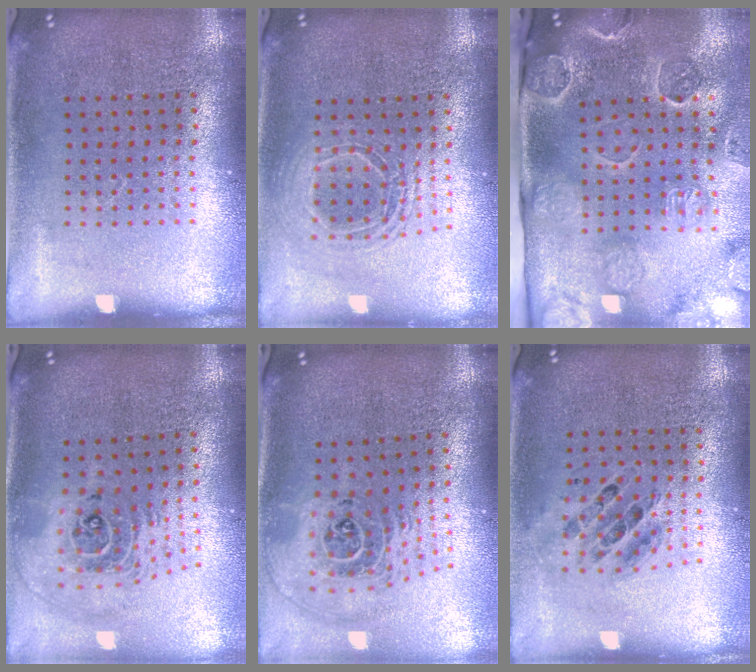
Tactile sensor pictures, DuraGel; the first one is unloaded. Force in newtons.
{"total": 1.6, "press": 1.4, "slide": 0.8}
{"total": 3.3, "press": 3.2, "slide": 0.9}
{"total": 2.4, "press": 1.7, "slide": 1.7}
{"total": 2.6, "press": 1.9, "slide": 1.8}
{"total": 0.7, "press": 0.7, "slide": 0.1}